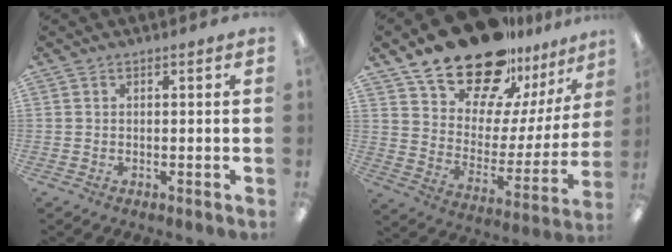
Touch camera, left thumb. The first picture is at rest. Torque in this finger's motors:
{"motor_torque": [0.52, 0.56, 1.59, -1.18, 0.16]}